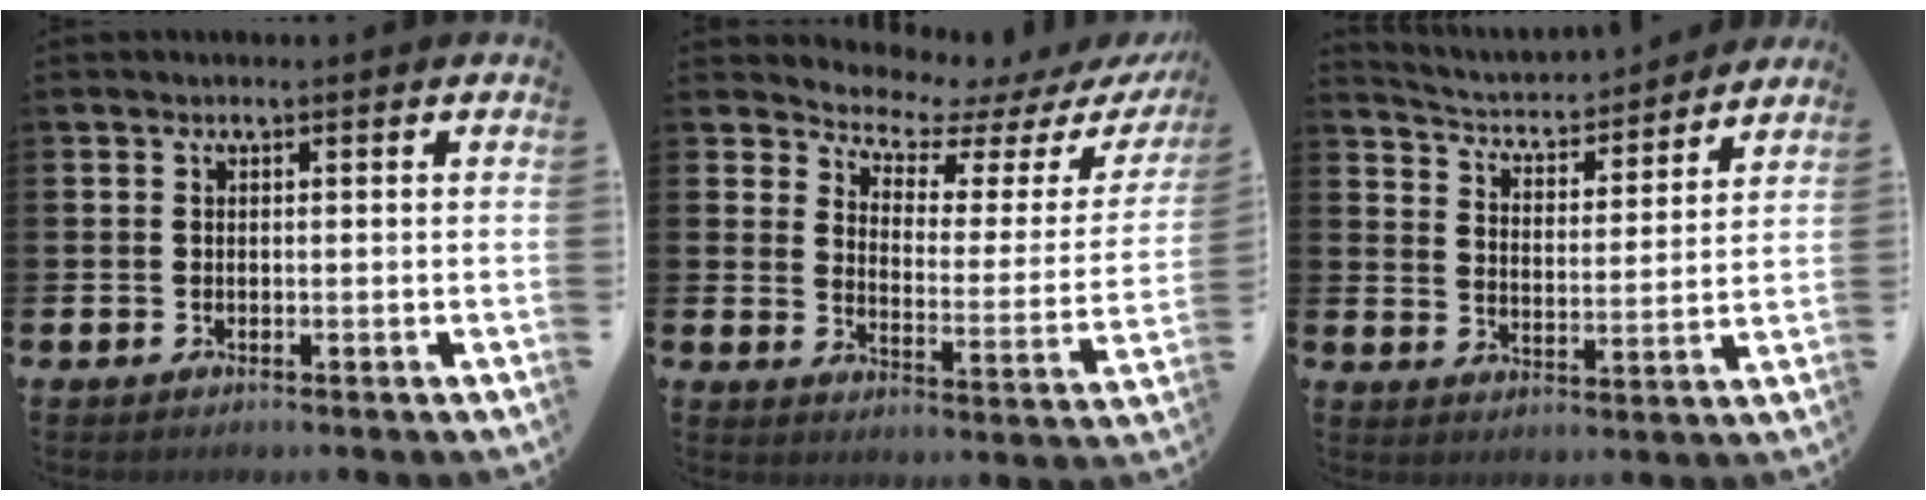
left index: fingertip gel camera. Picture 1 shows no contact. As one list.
[{"total": 5.1, "force": [4.8, 1.4, 1.1], "torque": [-0.045, -0.048, 0.076]}, {"total": 4.3, "force": [4.1, 0.9, 0.9], "torque": [-0.043, -0.042, 0.064]}]